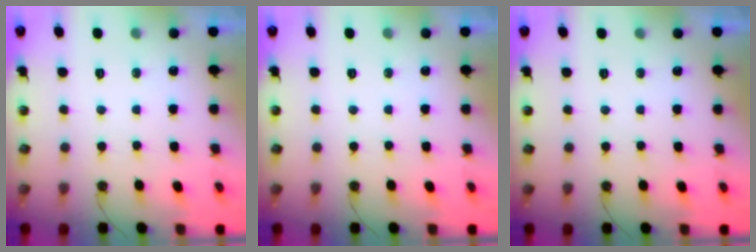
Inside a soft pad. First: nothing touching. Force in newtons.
{"total": 0.0}
{"total": 0.0}